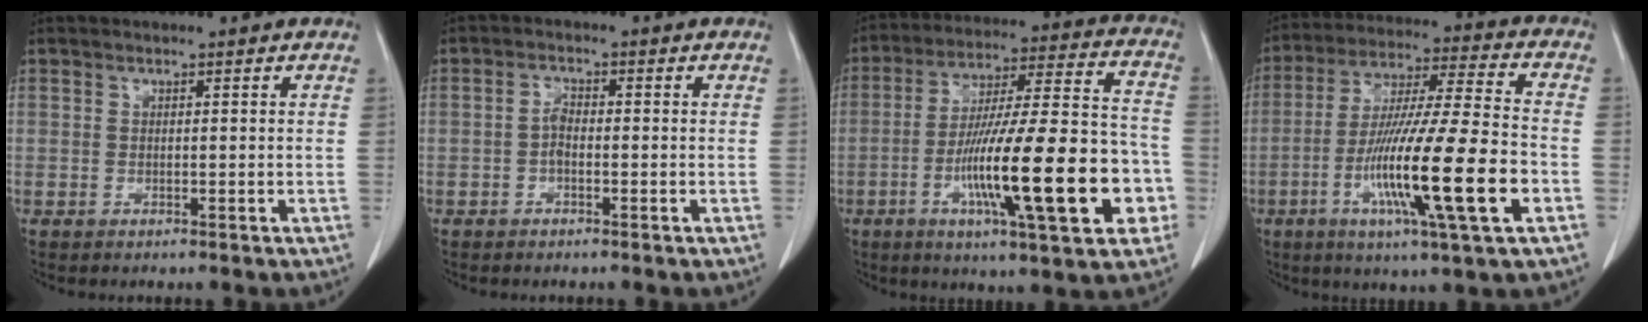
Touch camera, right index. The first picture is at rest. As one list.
[{"total": 2.4, "force": [-0.6, 1.3, 1.9], "torque": [-0.041, 0.009, -0.013]}, {"total": 24.1, "force": [-7.2, 3.6, 22.7], "torque": [-0.338, 0.006, -0.109]}, {"total": 20.6, "force": [-6.5, 0.8, 19.5], "torque": [-0.351, -0.026, -0.115]}]